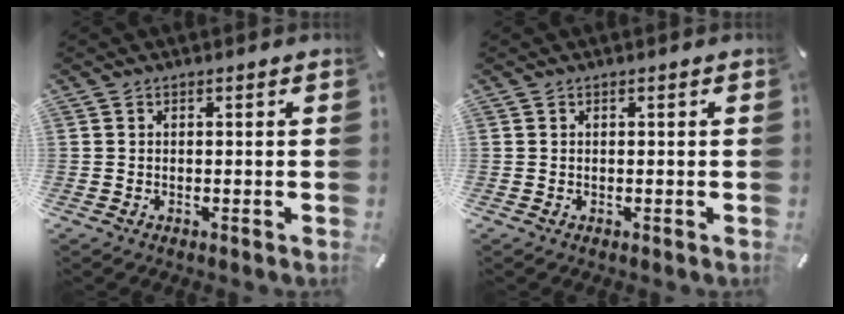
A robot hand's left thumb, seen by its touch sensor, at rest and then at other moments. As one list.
[{"total": 0.0}]